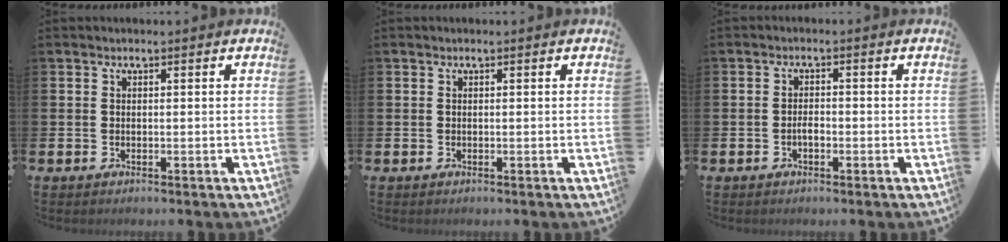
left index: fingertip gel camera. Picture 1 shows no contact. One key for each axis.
{"total": 0.0}
{"total": 1.6, "fx": -0.6, "fy": 0.8, "fz": 1.3, "tx": -0.015, "ty": -0.001, "tz": -0.015}